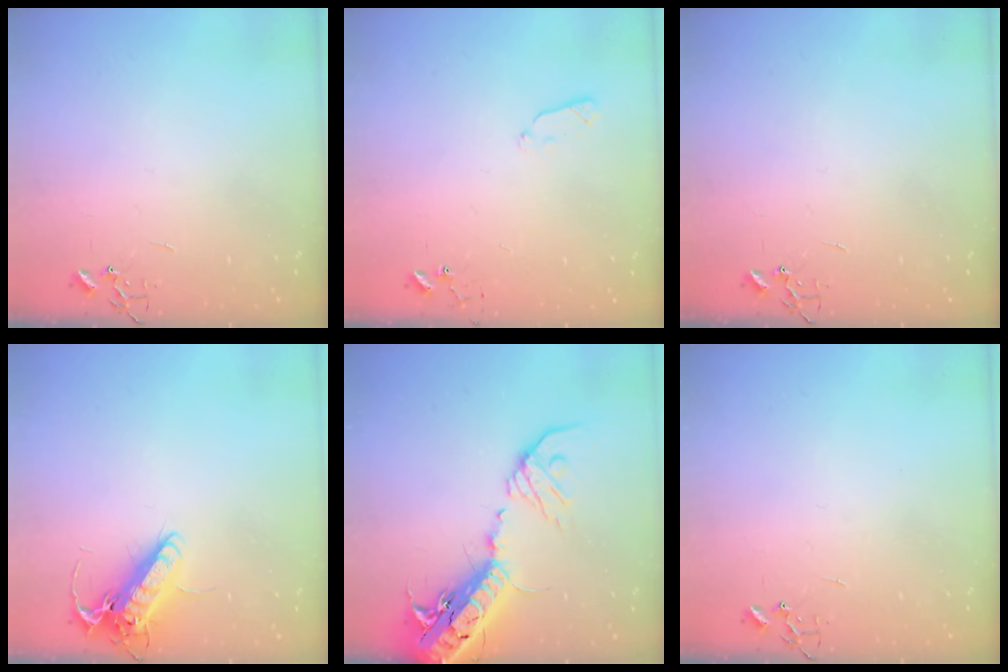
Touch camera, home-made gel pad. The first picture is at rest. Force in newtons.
{"total": 5.6, "press": 5.6, "slide": 0.8}
{"total": 0.0}
{"total": 13.8, "press": 13.6, "slide": 2.3}
{"total": 23.9, "press": 23.3, "slide": 5.5}
{"total": 0.0}